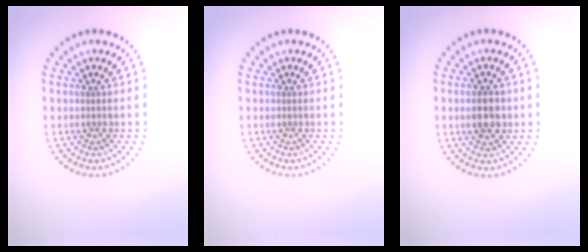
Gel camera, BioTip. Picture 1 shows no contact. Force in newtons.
{"total": 0.0}
{"total": 3.4, "press": 3.4, "slide": 0.1}